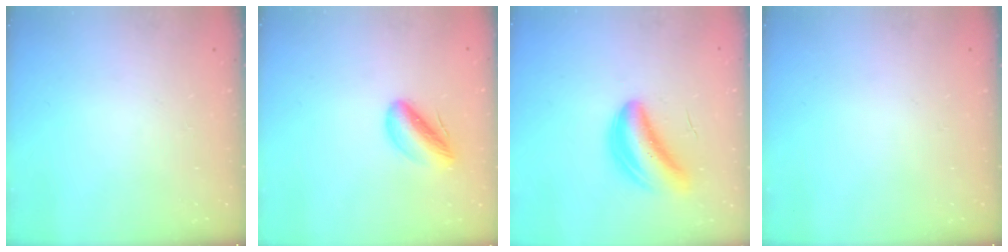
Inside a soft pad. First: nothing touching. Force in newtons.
{"total": 8.0, "press": 7.9, "slide": 1.3}
{"total": 6.6, "press": 6.1, "slide": 2.7}
{"total": 0.0}